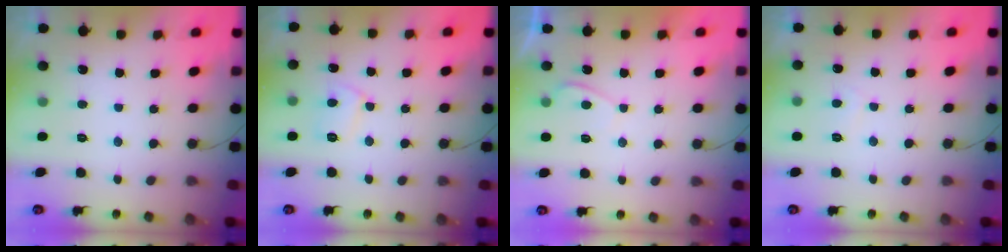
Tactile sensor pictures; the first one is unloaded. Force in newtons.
{"total": 6.6, "press": 6.6, "slide": 0.5}
{"total": 1.0, "press": 0.8, "slide": 0.6}
{"total": 0.8, "press": 0.7, "slide": 0.4}